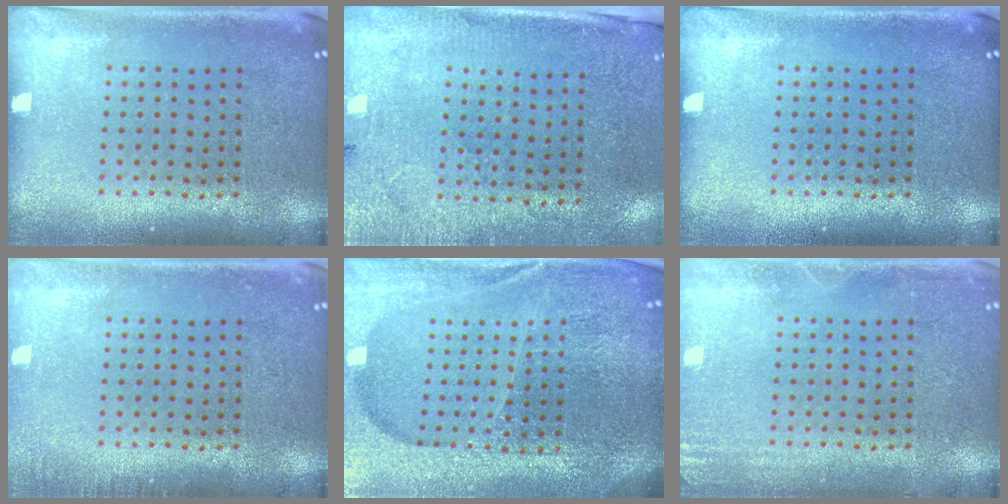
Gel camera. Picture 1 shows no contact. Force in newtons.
{"total": 2.7, "press": 2.3, "slide": 1.4}
{"total": 0.0}
{"total": 1.1, "press": 1.0, "slide": 0.2}
{"total": 5.8, "press": 5.1, "slide": 2.7}
{"total": 2.0, "press": 2.0, "slide": 0.4}